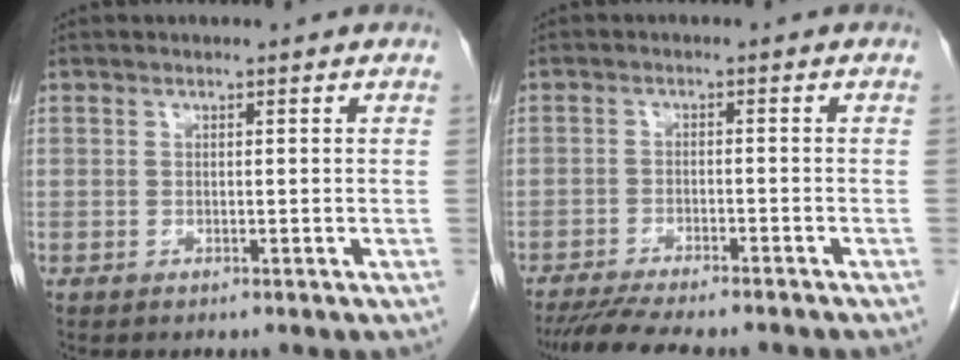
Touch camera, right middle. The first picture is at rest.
{"total": 10.6, "force": [-9.3, 1.2, 4.9], "torque": [-0.071, -0.014, -0.137]}